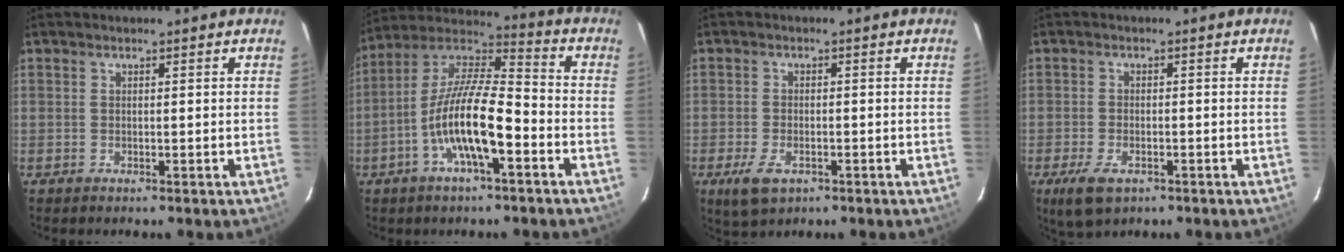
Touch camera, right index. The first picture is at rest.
{"total": 14.8, "force": [-5.7, 3.8, 13.2], "torque": [-0.255, -0.001, -0.112]}
{"total": 5.7, "force": [-3.0, 3.1, 3.8], "torque": [-0.093, -0.011, -0.049]}
{"total": 6.2, "force": [-3.5, 3.2, 4.0], "torque": [-0.098, -0.016, -0.060]}